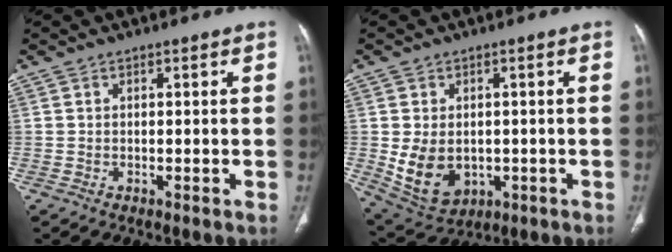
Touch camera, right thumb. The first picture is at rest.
{"total": 9.9, "force": [-1.3, 7.3, 6.6], "torque": [-0.101, -0.002, 0.006]}